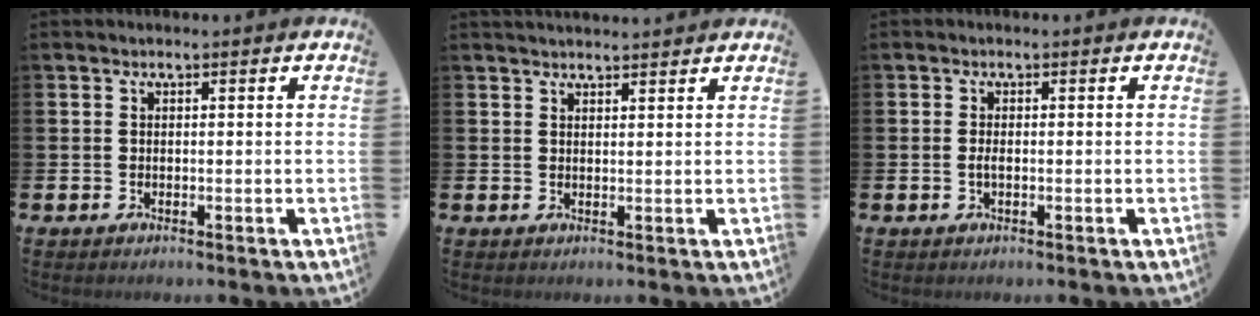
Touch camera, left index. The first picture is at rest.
{"total": 2.0, "force": [2.0, 0.2, 0.1], "torque": [0.007, -0.011, 0.033]}
{"total": 1.1, "force": [-0.2, 0.4, 1.0], "torque": [-0.019, 0.001, -0.004]}